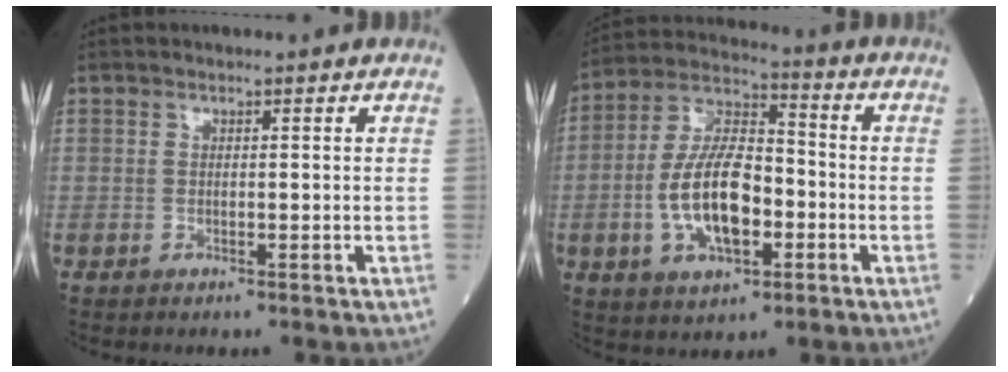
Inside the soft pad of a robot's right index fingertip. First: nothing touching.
{"total": 13.7, "force": [-3.2, 5.8, 12.0], "torque": [-0.245, 0.012, -0.058]}